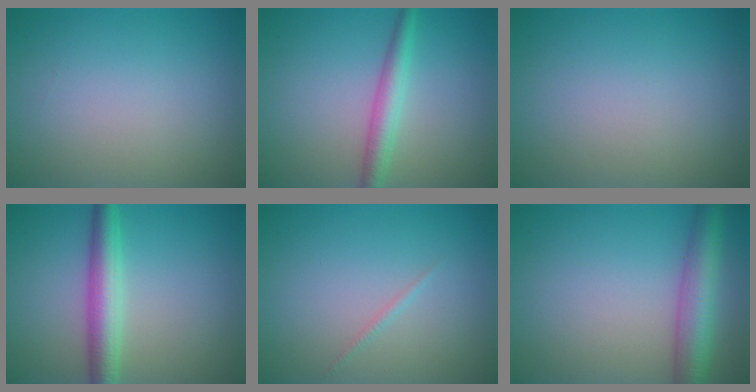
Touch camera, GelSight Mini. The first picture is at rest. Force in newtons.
{"total": 2.8, "press": 2.8, "slide": 0.0}
{"total": 0.0}
{"total": 4.4, "press": 4.4, "slide": 0.0}
{"total": 0.6, "press": 0.6, "slide": 0.0}
{"total": 5.3, "press": 5.3, "slide": 0.2}